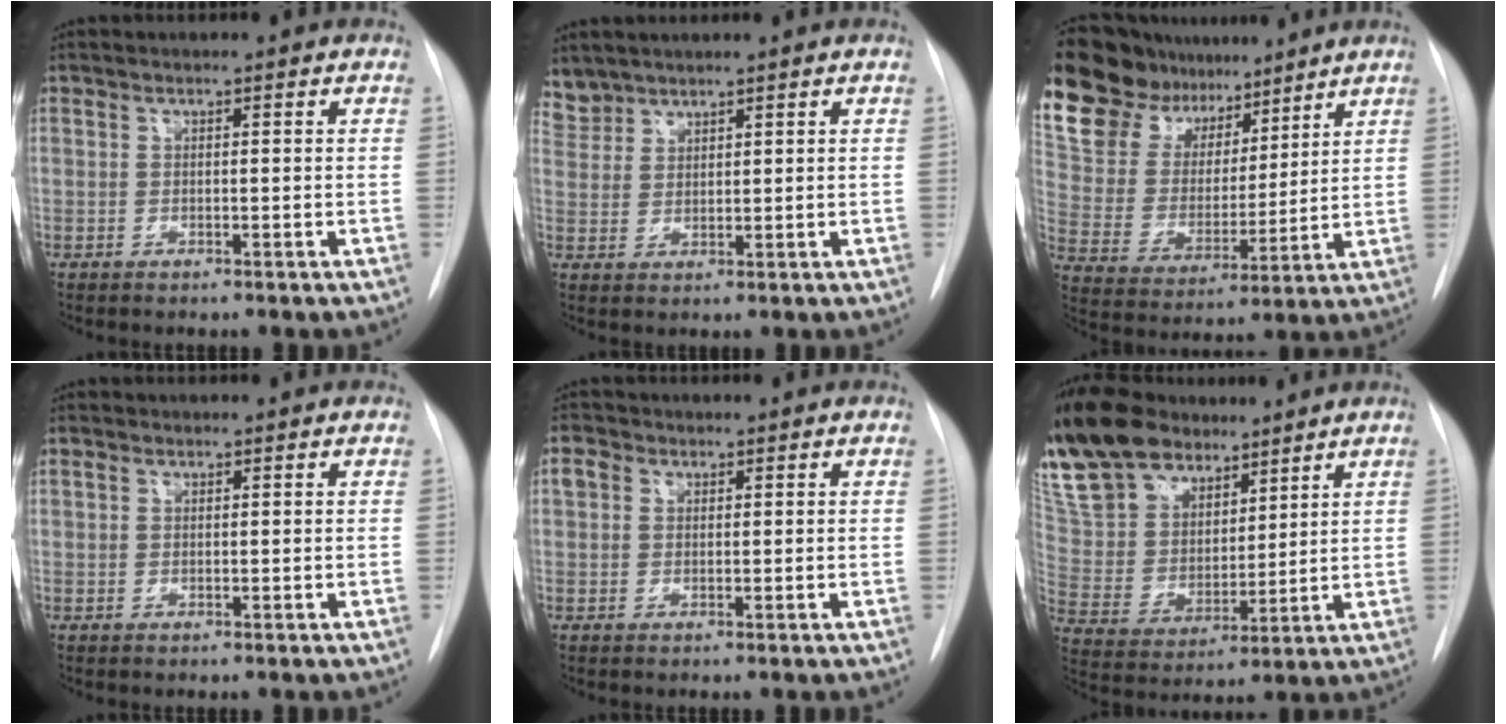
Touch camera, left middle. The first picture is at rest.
{"total": 3.5, "force": [3.3, 1.1, -0.4], "torque": [0.009, 0.011, 0.071]}
{"total": 16.8, "force": [13.9, 8.0, 5.1], "torque": [-0.093, 0.034, 0.259]}
{"total": 0.6, "force": [0.4, 0.4, -0.2], "torque": [0.006, 0.006, 0.004]}
{"total": 2.1, "force": [0.8, 1.8, 0.8], "torque": [-0.016, 0.011, 0.012]}
{"total": 20.6, "force": [15.9, 10.3, 8.1], "torque": [-0.193, 0.031, 0.296]}